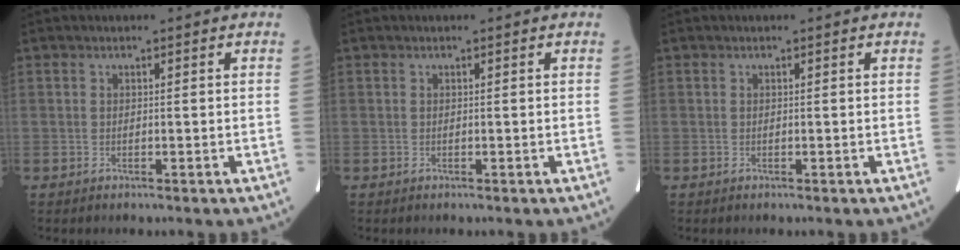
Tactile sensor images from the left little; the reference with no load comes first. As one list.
[{"total": 0.0}, {"total": 0.0}]